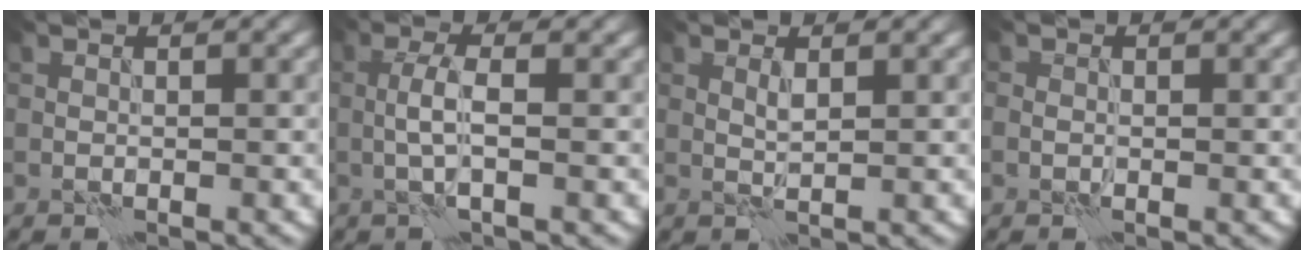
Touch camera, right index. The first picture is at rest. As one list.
[{"total": 2.7, "force": [-0.4, 0.5, 2.6], "torque": [-0.055, 0.007, -0.010]}, {"total": 1.0, "force": [0.5, 0.1, 0.9], "torque": [-0.022, -0.001, 0.009]}, {"total": 1.1, "force": [-0.1, 0.8, 0.7], "torque": [-0.011, 0.000, -0.003]}]